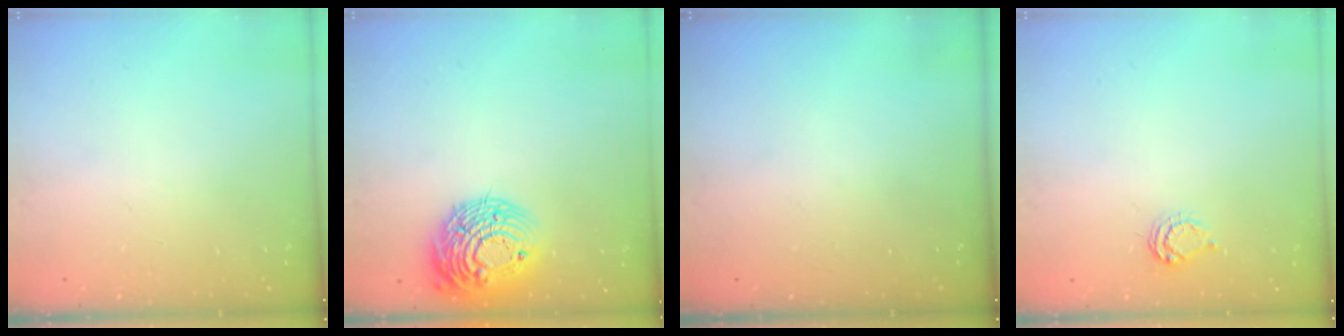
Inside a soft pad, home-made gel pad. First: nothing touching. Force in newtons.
{"total": 15.3, "press": 15.3, "slide": 1.2}
{"total": 0.0}
{"total": 4.9, "press": 4.9, "slide": 0.7}